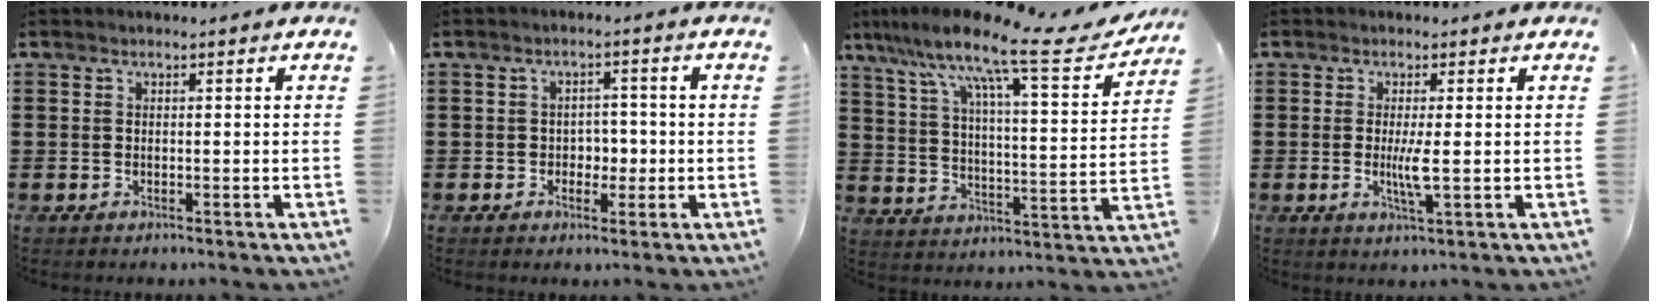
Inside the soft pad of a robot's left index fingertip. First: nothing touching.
{"total": 3.0, "force": [-0.7, 2.5, 1.5], "torque": [-0.030, 0.002, -0.022]}
{"total": 13.8, "force": [10.4, 1.5, 9.0], "torque": [-0.176, -0.064, 0.161]}
{"total": 3.5, "force": [-0.2, 0.1, 3.5], "torque": [-0.071, -0.009, -0.007]}